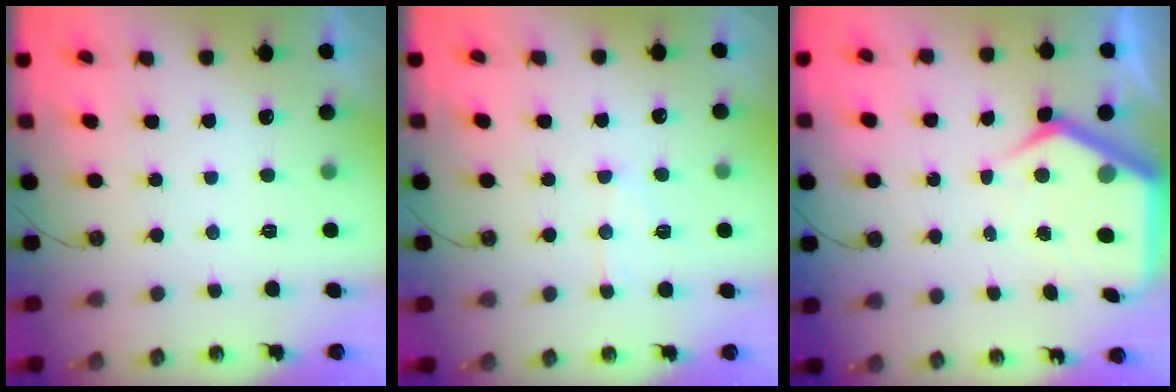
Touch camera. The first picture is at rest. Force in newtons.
{"total": 7.1, "press": 7.1, "slide": 0.5}
{"total": 8.6, "press": 8.5, "slide": 0.9}